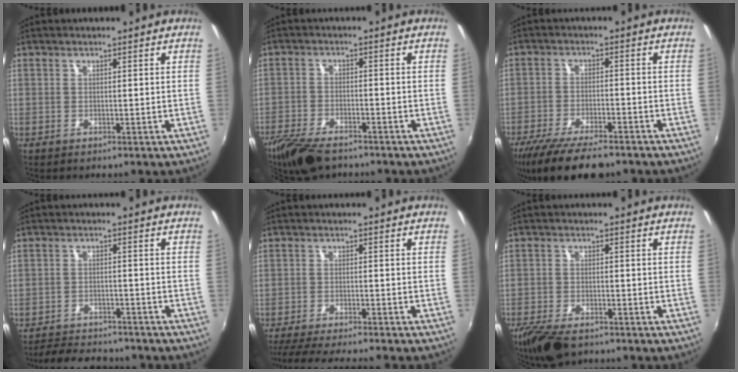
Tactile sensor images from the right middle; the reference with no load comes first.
{"total": 10.8, "force": [-8.5, 3.7, 5.5], "torque": [-0.136, -0.029, -0.156]}
{"total": 13.5, "force": [-10.7, 3.3, 7.5], "torque": [-0.161, -0.037, -0.178]}
{"total": 10.5, "force": [-9.4, 3.1, 3.5], "torque": [-0.090, -0.004, -0.137]}
{"total": 10.4, "force": [-9.3, 0.1, 4.7], "torque": [-0.109, -0.019, -0.150]}
{"total": 9.3, "force": [-7.0, 3.5, 5.0], "torque": [-0.125, -0.026, -0.128]}